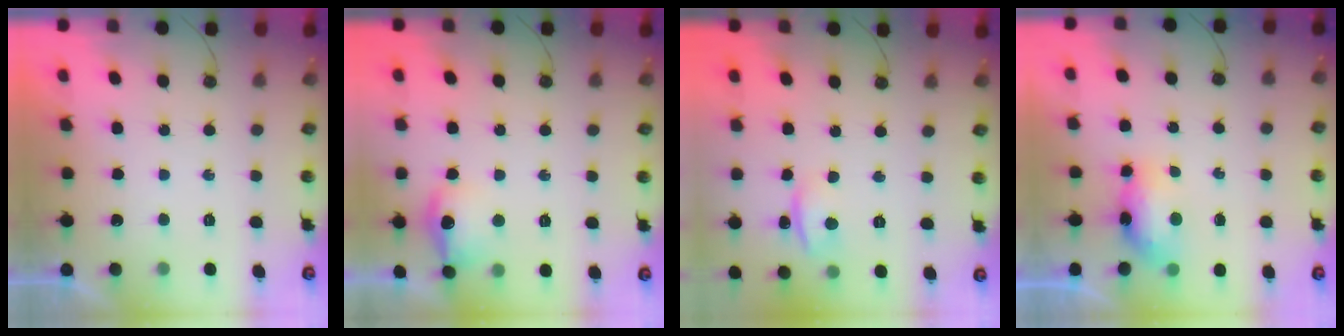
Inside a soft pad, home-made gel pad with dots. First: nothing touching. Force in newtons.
{"total": 12.2, "press": 12.1, "slide": 1.0}
{"total": 1.4, "press": 1.2, "slide": 0.7}
{"total": 8.4, "press": 8.0, "slide": 2.8}